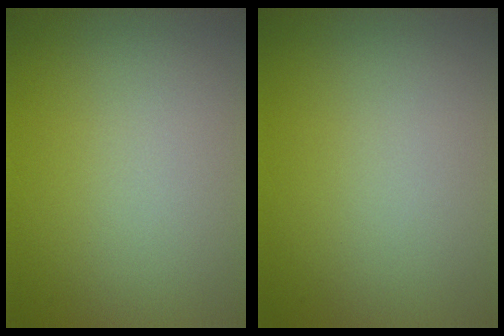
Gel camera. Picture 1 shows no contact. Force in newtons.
{"total": 0.0}